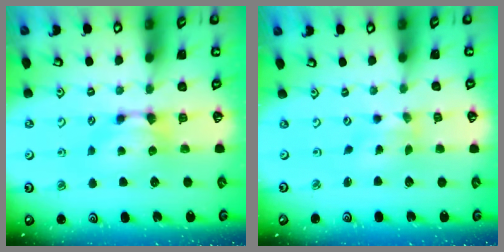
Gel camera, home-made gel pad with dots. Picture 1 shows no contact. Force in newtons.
{"total": 2.6, "press": 2.5, "slide": 0.9}